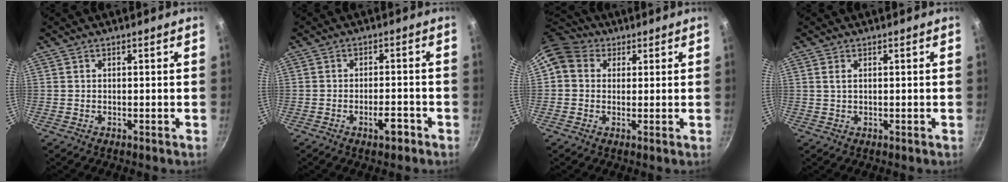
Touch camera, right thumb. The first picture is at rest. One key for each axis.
{"total": 4.1, "fx": -2.4, "fy": 1.5, "fz": 3.1, "tx": -0.034, "ty": 0.018, "tz": -0.034}
{"total": 7.6, "fx": 2.5, "fy": 6.2, "fz": 3.5, "tx": -0.042, "ty": 0.006, "tz": 0.029}
{"total": 1.3, "fx": 0.5, "fy": 0.6, "fz": 1.0, "tx": -0.020, "ty": 0.000, "tz": 0.008}